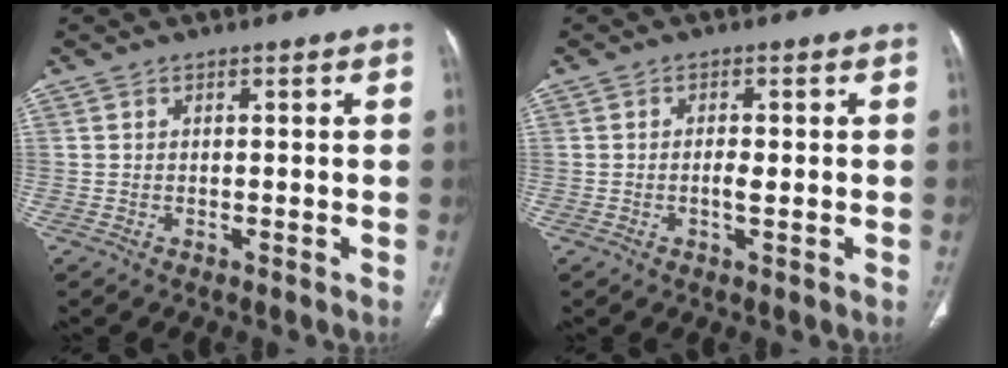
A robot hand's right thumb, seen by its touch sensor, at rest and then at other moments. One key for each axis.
{"total": 2.0, "fx": -0.3, "fy": 0.7, "fz": 1.9, "tx": -0.039, "ty": 0.000, "tz": -0.007}